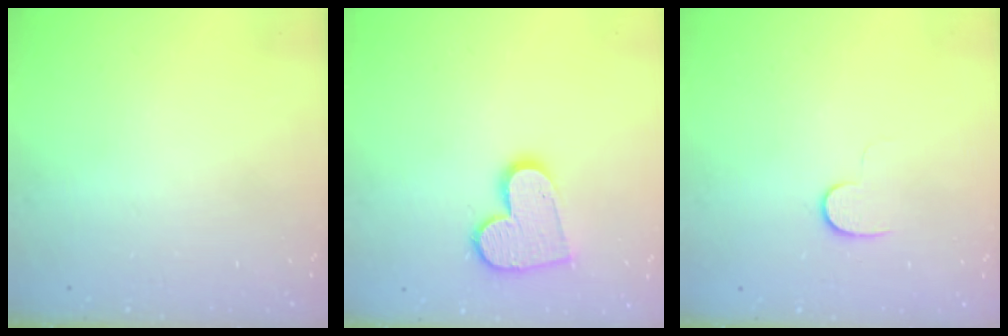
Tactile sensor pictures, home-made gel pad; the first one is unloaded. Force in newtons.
{"total": 11.8, "press": 11.8, "slide": 0.8}
{"total": 6.8, "press": 6.7, "slide": 1.0}